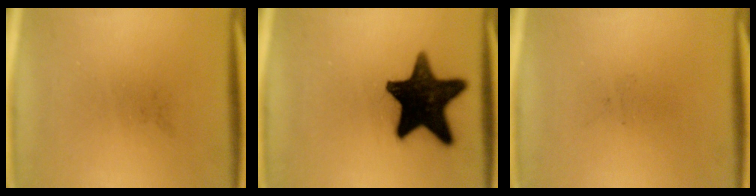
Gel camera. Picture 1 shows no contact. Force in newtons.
{"total": 17.3}
{"total": 0.0}